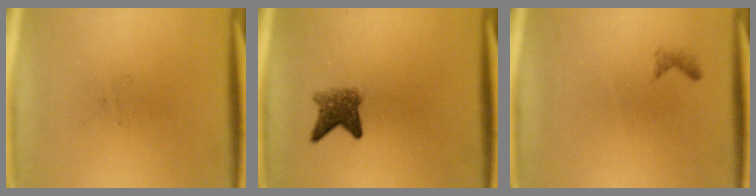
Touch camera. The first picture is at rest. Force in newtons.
{"total": 3.5}
{"total": 0.6}